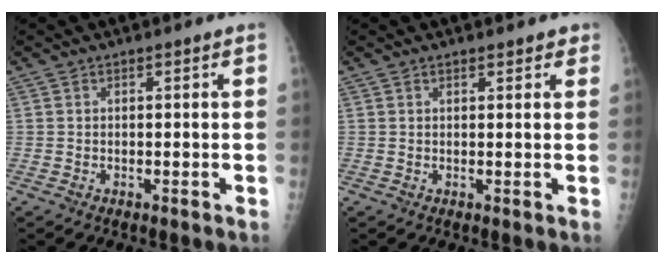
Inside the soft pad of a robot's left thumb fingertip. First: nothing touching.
{"total": 1.9, "force": [1.5, 0.9, 0.9], "torque": [0.003, -0.003, 0.013]}